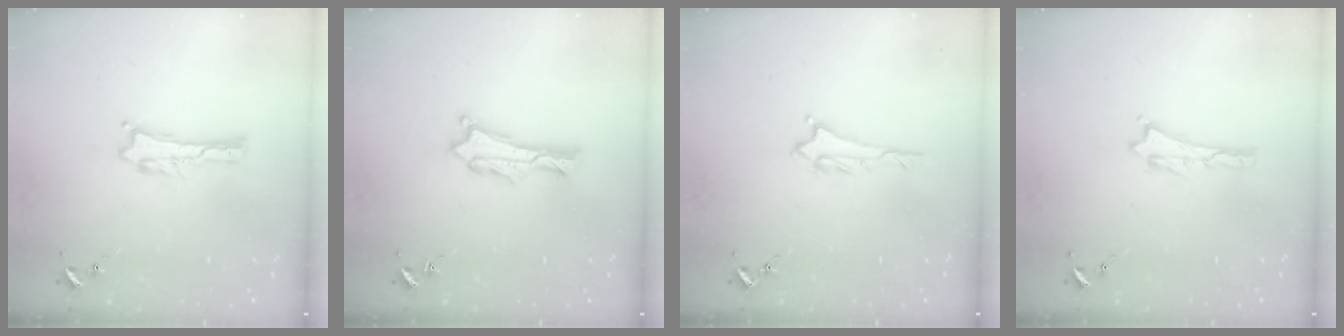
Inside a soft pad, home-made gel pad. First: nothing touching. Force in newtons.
{"total": 0.9, "press": 0.9, "slide": 0.2}
{"total": 1.1, "press": 1.0, "slide": 0.1}
{"total": 0.0}